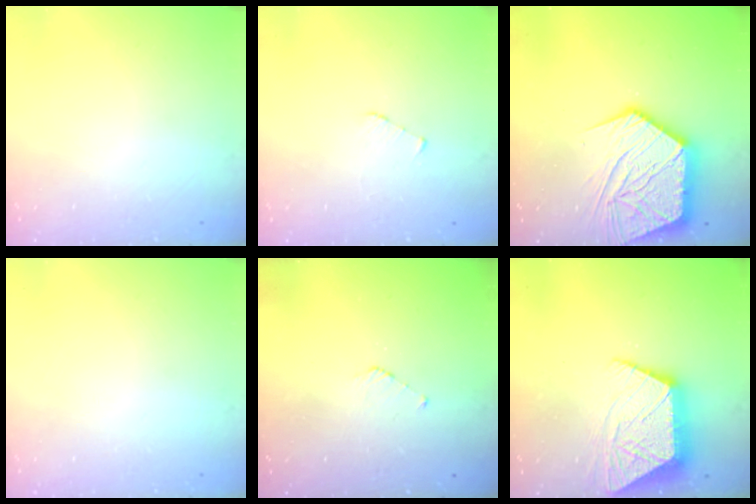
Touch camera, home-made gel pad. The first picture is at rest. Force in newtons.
{"total": 2.7, "press": 2.7, "slide": 0.3}
{"total": 21.3, "press": 21.2, "slide": 1.6}
{"total": 0.0}
{"total": 3.9, "press": 3.9, "slide": 0.2}
{"total": 13.3, "press": 13.3, "slide": 1.0}